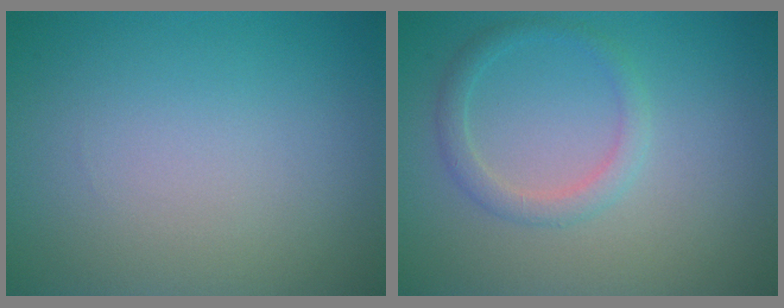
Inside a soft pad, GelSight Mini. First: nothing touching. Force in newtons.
{"total": 1.9, "press": 1.9, "slide": 0.2}